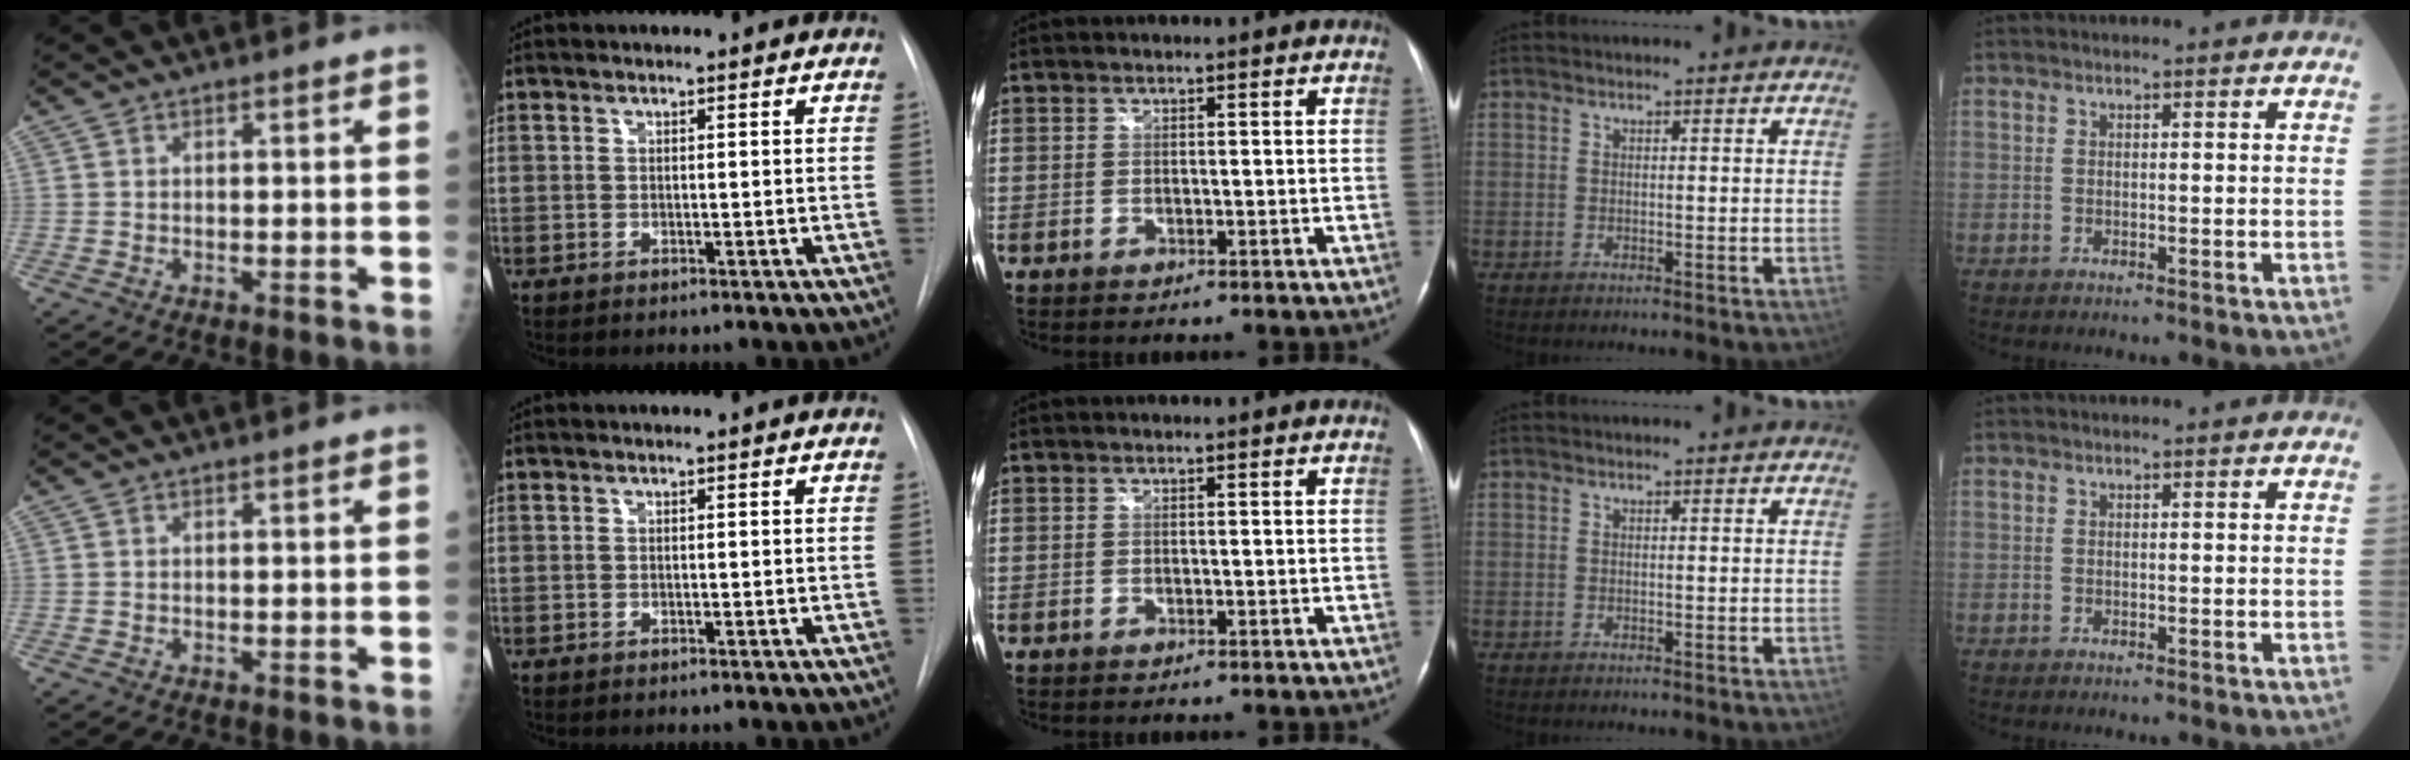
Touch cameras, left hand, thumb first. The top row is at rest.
{}